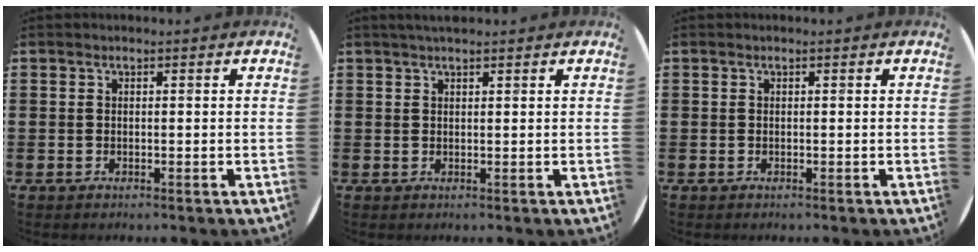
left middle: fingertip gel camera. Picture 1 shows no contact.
{"total": 1.4, "force": [1.2, 0.1, 0.6], "torque": [-0.013, 0.004, 0.022]}
{"total": 0.0}